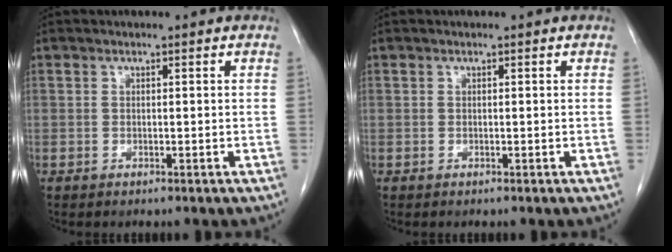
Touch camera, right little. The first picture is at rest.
{"total": 0.0}